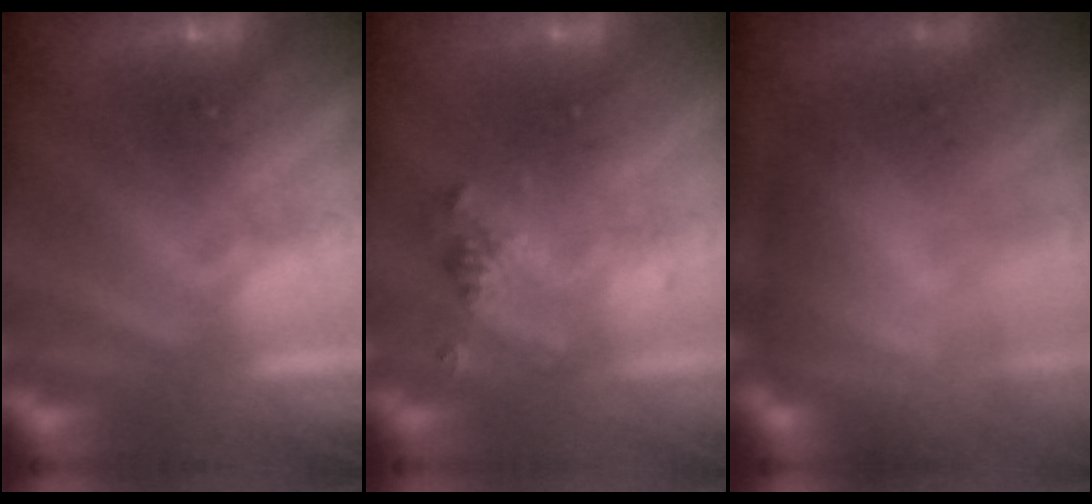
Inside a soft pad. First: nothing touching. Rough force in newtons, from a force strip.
{"total": 2.4}
{"total": 8.4}